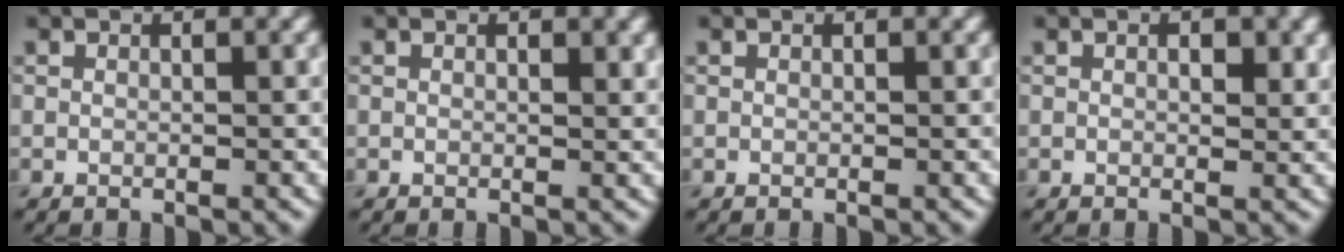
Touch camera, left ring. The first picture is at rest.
{"total": 0.7, "force": [0.3, 0.3, 0.6], "torque": [-0.006, -0.002, 0.006]}
{"total": 0.0}
{"total": 1.5, "force": [0.4, 0.8, 1.2], "torque": [-0.014, -0.003, 0.006]}